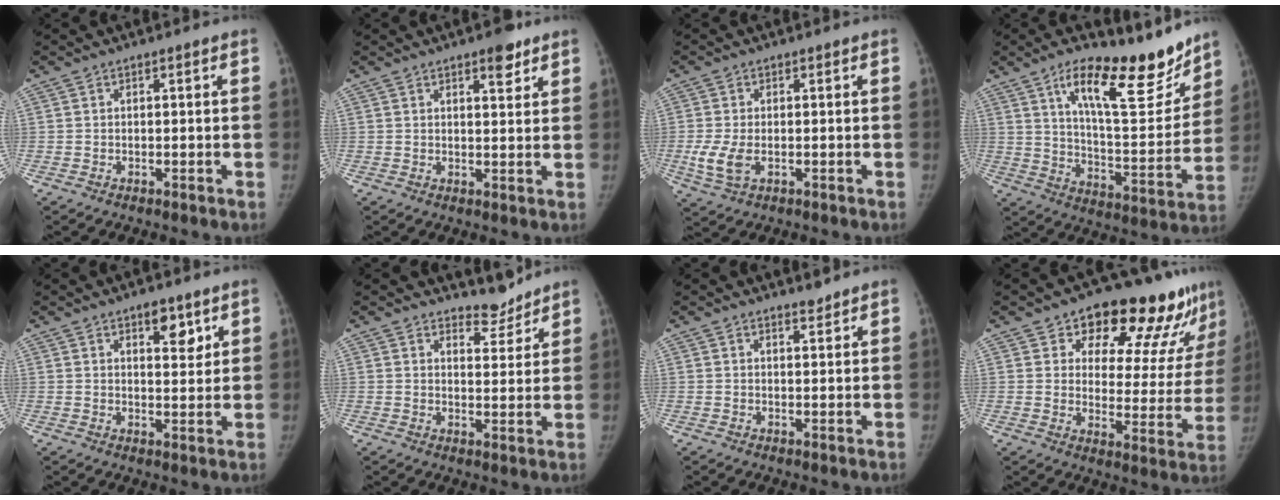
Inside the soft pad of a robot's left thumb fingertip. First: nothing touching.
{"total": 4.4, "force": [2.9, 1.7, 2.9], "torque": [-0.025, -0.016, 0.039]}
{"total": 5.3, "force": [-0.9, 3.1, 4.2], "torque": [-0.100, -0.011, -0.014]}
{"total": 20.7, "force": [14.2, 6.7, 13.5], "torque": [-0.155, -0.086, 0.229]}
{"total": 5.6, "force": [3.3, 2.6, 3.8], "torque": [-0.033, -0.020, 0.047]}
{"total": 4.6, "force": [4.4, 1.5, 0.2], "torque": [0.017, -0.043, 0.069]}
{"total": 1.7, "force": [1.6, 0.4, 0.3], "torque": [0.003, -0.015, 0.025]}
{"total": 20.0, "force": [14.9, 8.8, 10.0], "torque": [-0.070, -0.085, 0.186]}